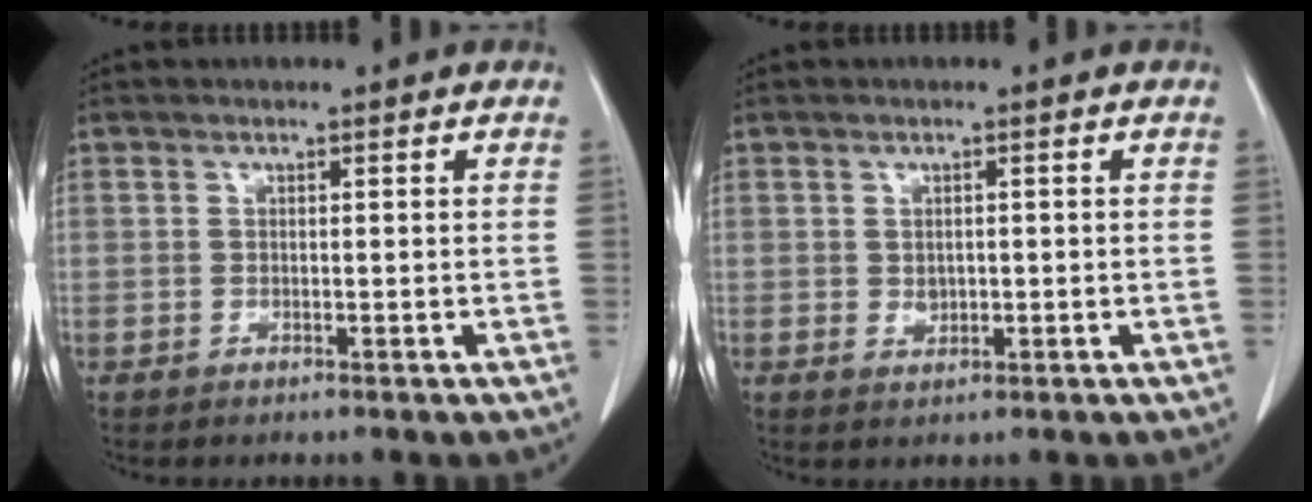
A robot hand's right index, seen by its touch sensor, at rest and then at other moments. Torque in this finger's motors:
{"motor_torque": [0.04, -0.01, 0.03, 0.01]}